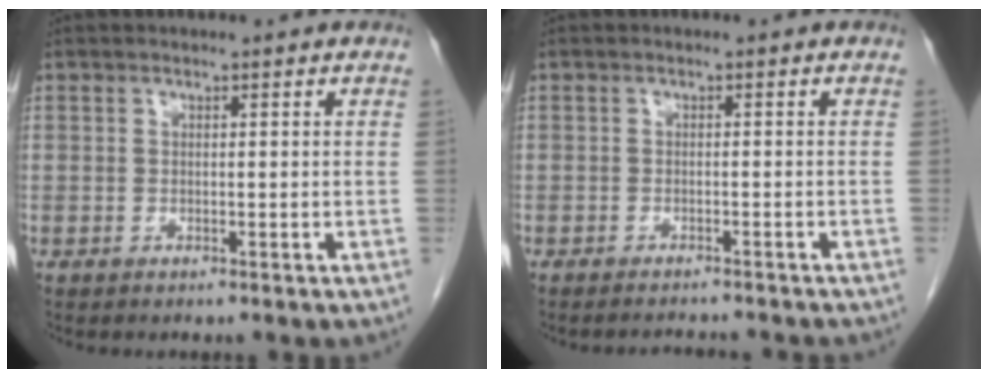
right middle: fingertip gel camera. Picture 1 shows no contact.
{"total": 4.6, "force": [-4.4, 0.7, 1.2], "torque": [-0.013, -0.009, -0.054]}